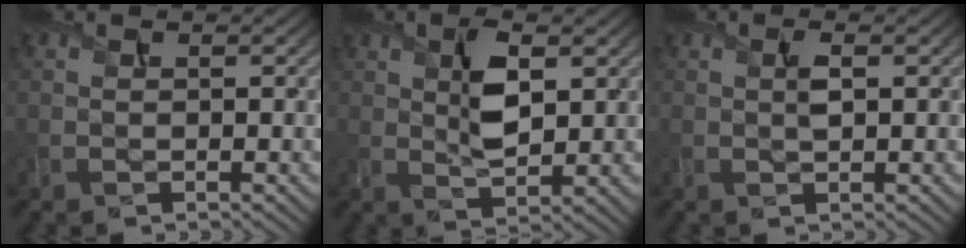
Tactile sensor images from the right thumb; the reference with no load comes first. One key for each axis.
{"total": 5.4, "fx": 1.5, "fy": 2.3, "fz": 4.7, "tx": -0.092, "ty": -0.005, "tz": 0.030}
{"total": 1.6, "fx": 0.3, "fy": 0.6, "fz": 1.5, "tx": -0.032, "ty": 0.000, "tz": 0.006}